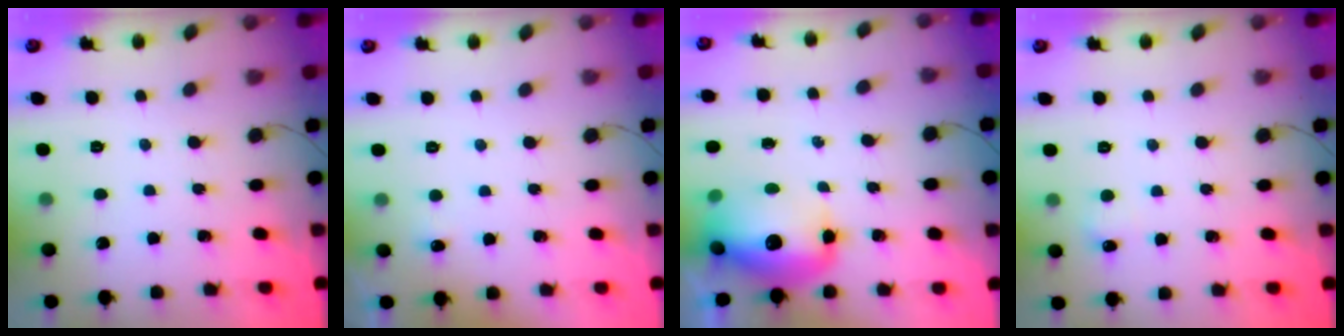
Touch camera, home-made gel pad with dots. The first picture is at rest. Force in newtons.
{"total": 2.4, "press": 2.2, "slide": 1.1}
{"total": 15.5, "press": 15.1, "slide": 3.6}
{"total": 4.6, "press": 4.4, "slide": 1.4}